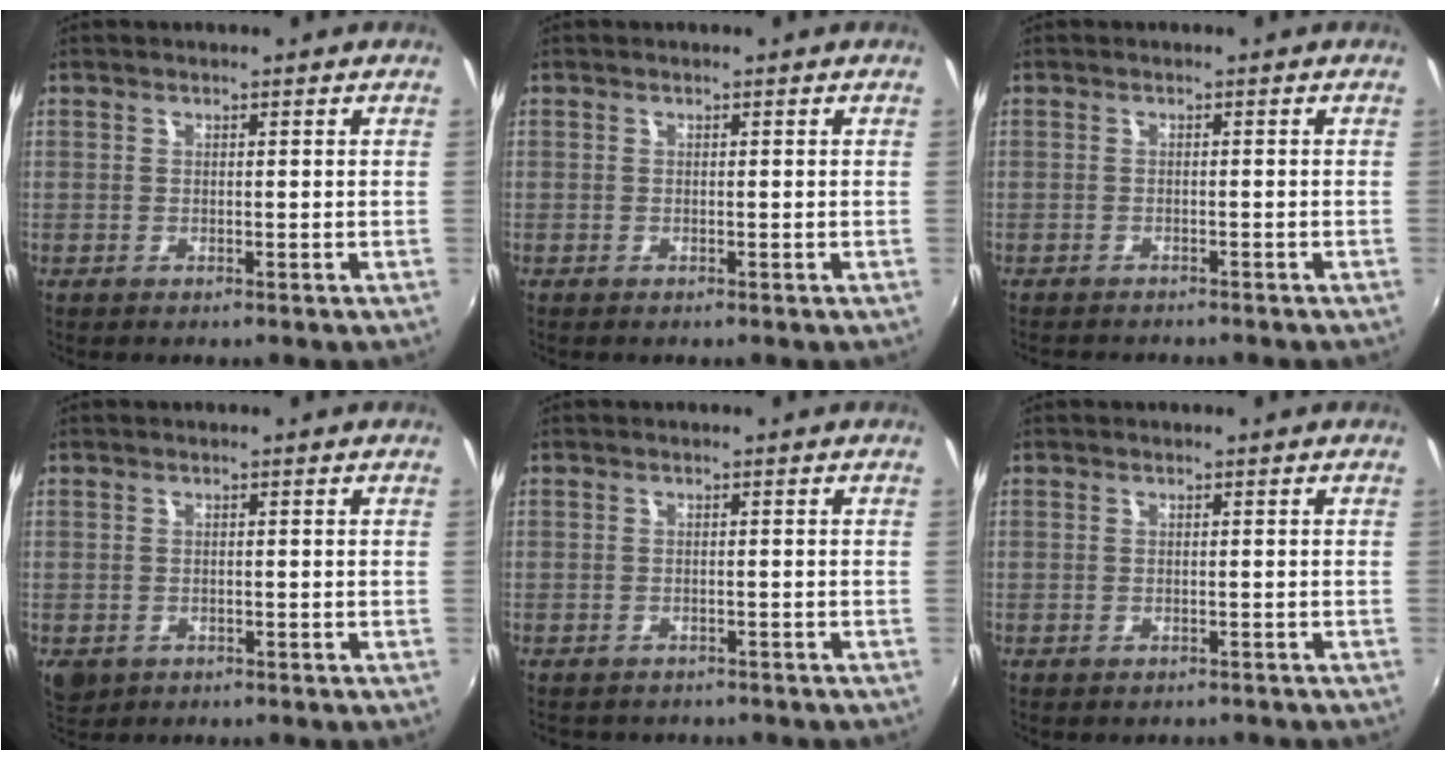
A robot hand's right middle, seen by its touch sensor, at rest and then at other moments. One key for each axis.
{"total": 0.0}
{"total": 3.3, "fx": -3.1, "fy": 0.6, "fz": 0.9, "tx": -0.027, "ty": -0.012, "tz": -0.047}
{"total": 4.0, "fx": -1.6, "fy": 3.1, "fz": 2.1, "tx": -0.044, "ty": -0.011, "tz": -0.020}
{"total": 3.6, "fx": -3.1, "fy": 1.6, "fz": 1.0, "tx": -0.022, "ty": -0.012, "tz": -0.039}
{"total": 1.6, "fx": -1.3, "fy": 0.8, "fz": 0.5, "tx": -0.011, "ty": -0.007, "tz": -0.015}